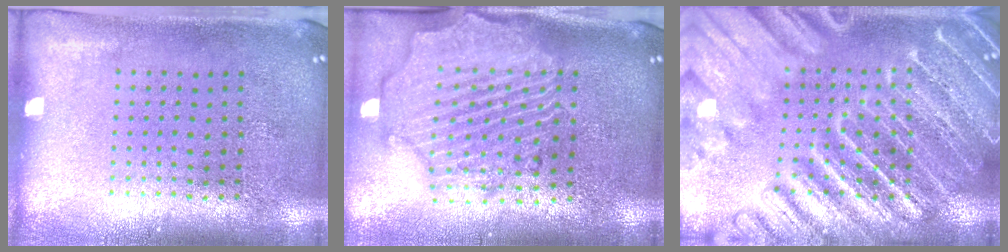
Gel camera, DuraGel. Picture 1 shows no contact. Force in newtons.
{"total": 2.9, "press": 2.6, "slide": 1.3}
{"total": 6.2, "press": 6.2, "slide": 0.7}